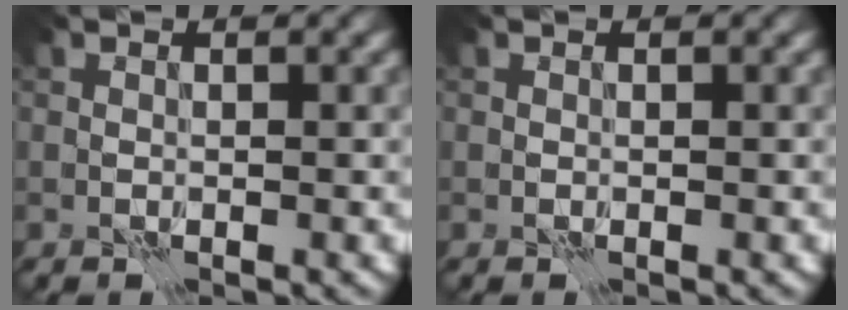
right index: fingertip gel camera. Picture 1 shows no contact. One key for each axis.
{"total": 0.0}